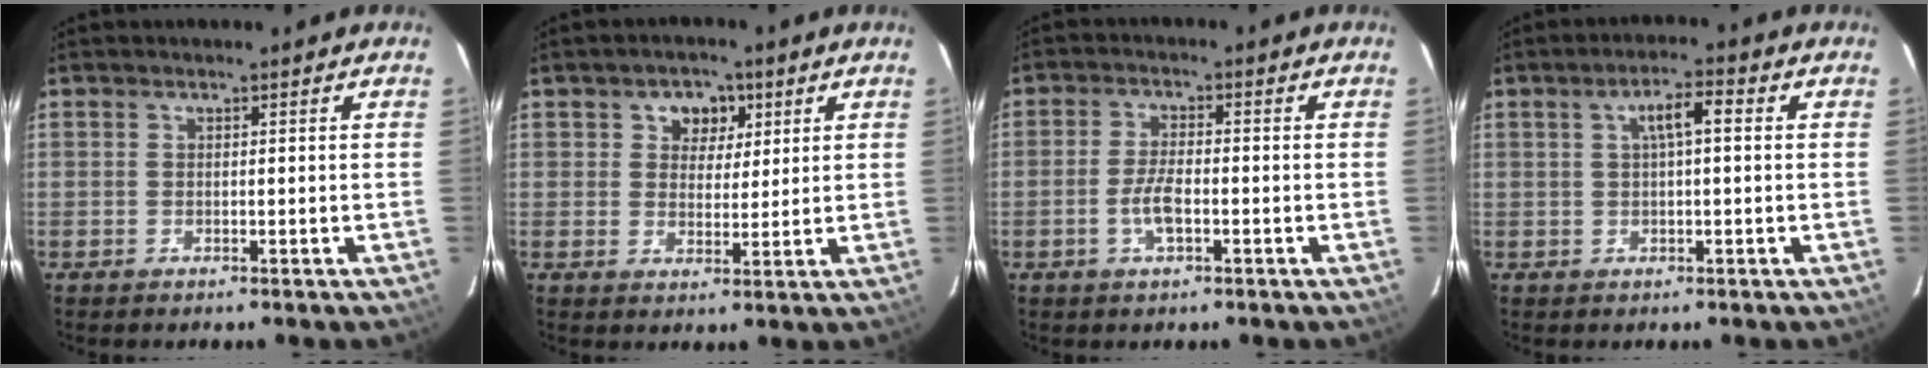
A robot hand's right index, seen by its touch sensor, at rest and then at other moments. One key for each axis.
{"total": 5.2, "fx": 2.2, "fy": 4.2, "fz": 2.1, "tx": -0.024, "ty": 0.007, "tz": 0.035}
{"total": 4.4, "fx": -1.7, "fy": 1.6, "fz": 3.8, "tx": -0.081, "ty": 0.003, "tz": -0.032}
{"total": 4.4, "fx": 0.9, "fy": 1.0, "fz": 4.1, "tx": -0.075, "ty": 0.012, "tz": 0.017}